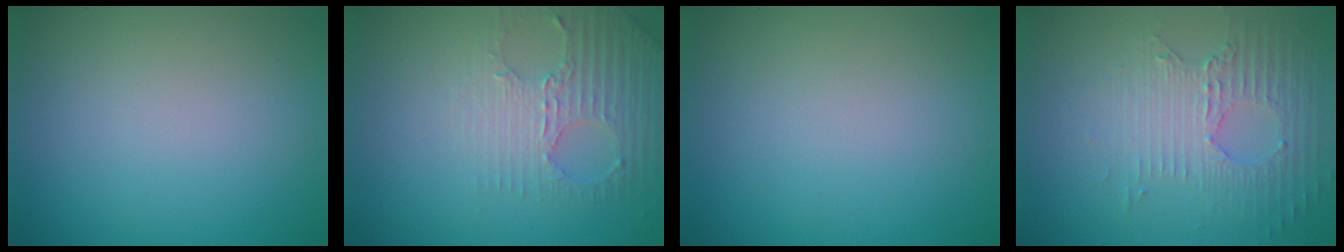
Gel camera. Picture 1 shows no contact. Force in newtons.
{"total": 2.9, "press": 2.7, "slide": 1.1}
{"total": 0.0}
{"total": 3.9, "press": 2.9, "slide": 2.6}